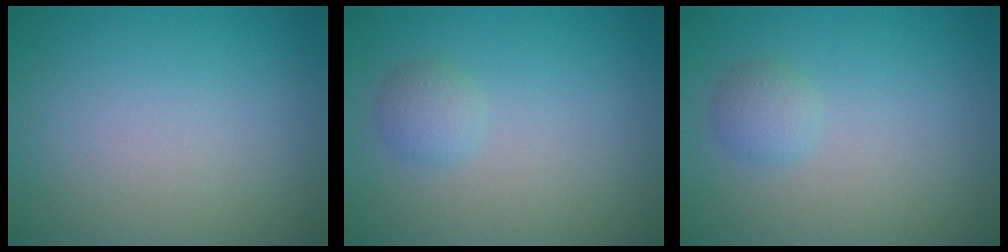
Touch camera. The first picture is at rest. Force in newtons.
{"total": 1.4, "press": 1.4, "slide": 0.0}
{"total": 1.4, "press": 1.4, "slide": 0.0}